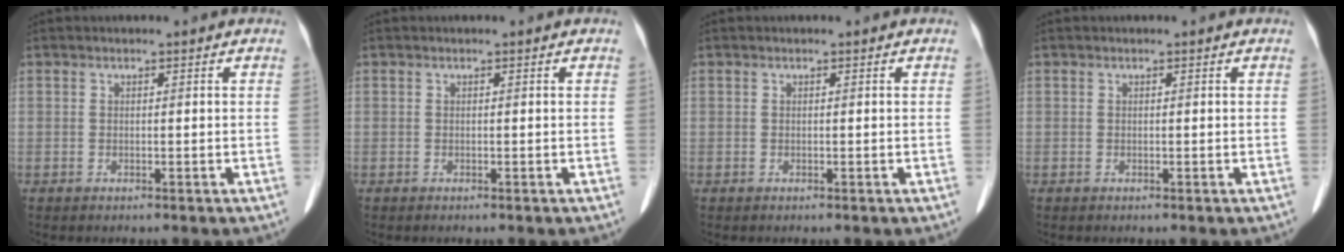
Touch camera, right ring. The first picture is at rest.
{"total": 0.0}
{"total": 0.0}
{"total": 0.0}